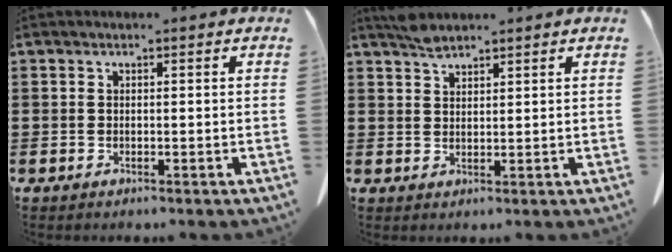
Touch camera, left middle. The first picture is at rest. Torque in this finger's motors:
{"motor_torque": [2.14, 0.00, 0.03, 0.03]}